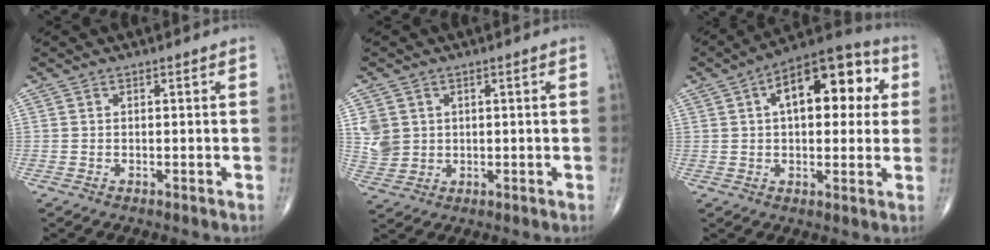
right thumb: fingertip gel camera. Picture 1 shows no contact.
{"total": 5.2, "force": [1.3, 4.6, 2.2], "torque": [-0.031, -0.003, 0.036]}
{"total": 17.0, "force": [4.3, 8.6, 14.0], "torque": [-0.160, 0.024, 0.053]}